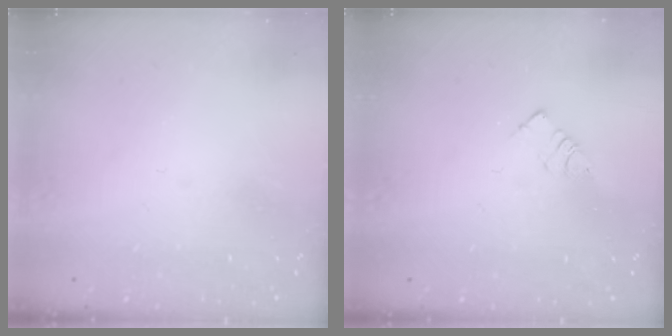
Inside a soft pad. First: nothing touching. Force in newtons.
{"total": 3.4, "press": 3.4, "slide": 0.2}